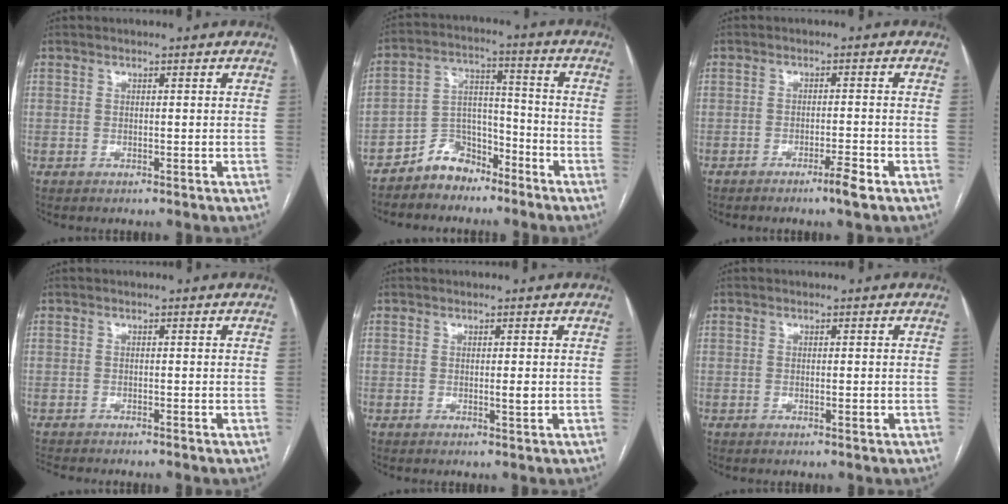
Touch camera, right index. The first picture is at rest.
{"total": 7.2, "force": [-5.7, 4.2, 1.4], "torque": [-0.023, 0.027, -0.102]}
{"total": 2.8, "force": [-1.9, -0.3, 2.1], "torque": [-0.034, -0.003, -0.031]}
{"total": 2.3, "force": [-2.1, -0.5, 0.6], "torque": [-0.007, -0.005, -0.037]}
{"total": 1.0, "force": [0.0, 0.1, 1.0], "torque": [-0.015, -0.002, 0.001]}
{"total": 0.6, "force": [-0.3, 0.0, 0.5], "torque": [-0.006, 0.000, -0.002]}